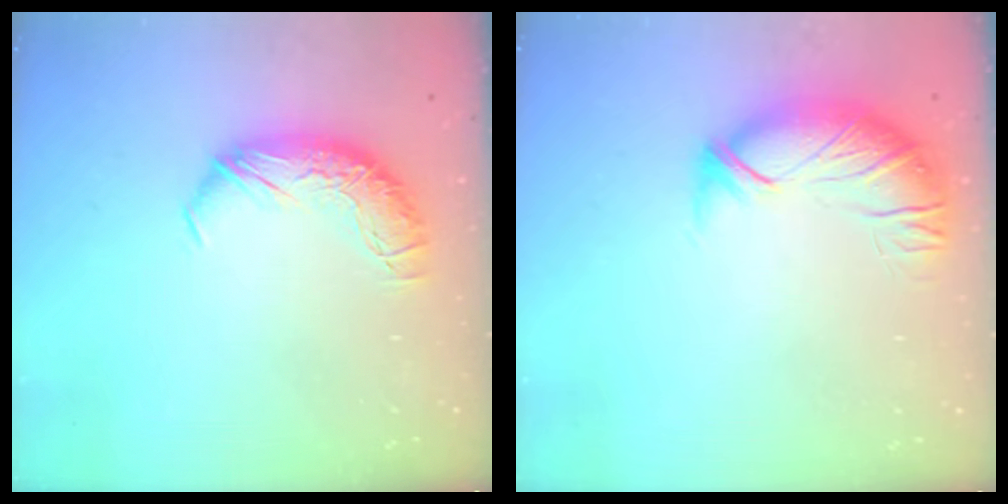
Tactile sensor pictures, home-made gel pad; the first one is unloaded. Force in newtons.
{"total": 3.0, "press": 1.5, "slide": 2.6}